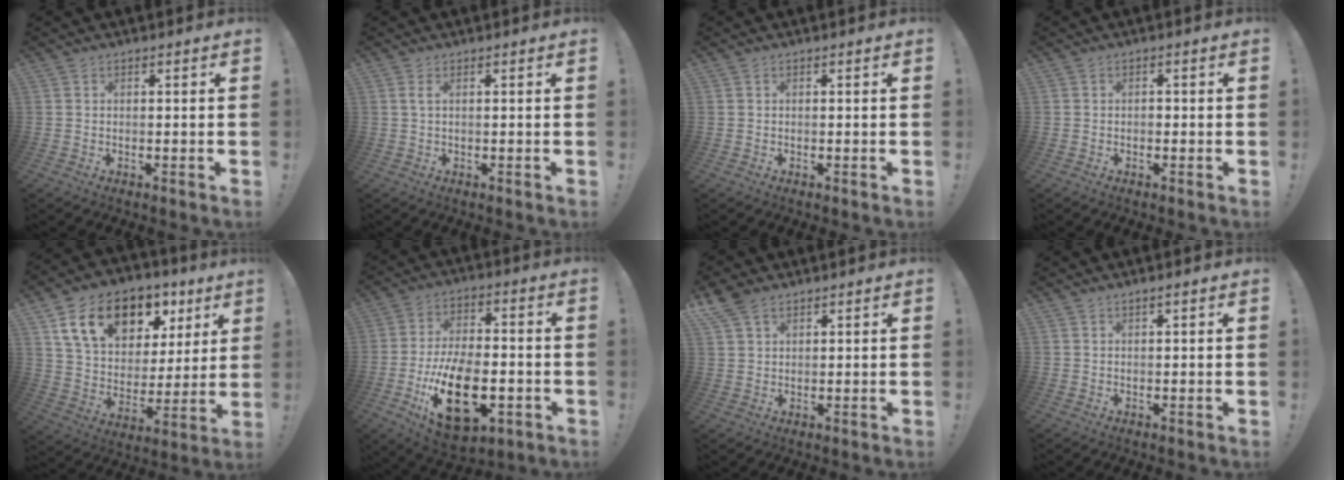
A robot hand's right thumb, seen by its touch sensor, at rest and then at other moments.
{"total": 1.7, "force": [0.8, 0.1, 1.5], "torque": [-0.031, 0.001, 0.014]}
{"total": 0.0}
{"total": 1.1, "force": [-0.7, 0.6, 0.4], "torque": [-0.006, 0.002, -0.014]}
{"total": 18.9, "force": [10.0, 12.0, 10.5], "torque": [-0.172, -0.039, 0.189]}
{"total": 21.9, "force": [-7.5, 12.2, 16.6], "torque": [-0.300, 0.038, -0.113]}
{"total": 5.7, "force": [4.3, 2.8, 2.6], "torque": [-0.051, -0.016, 0.083]}
{"total": 1.2, "force": [0.8, 0.0, 0.9], "torque": [-0.012, -0.002, 0.012]}